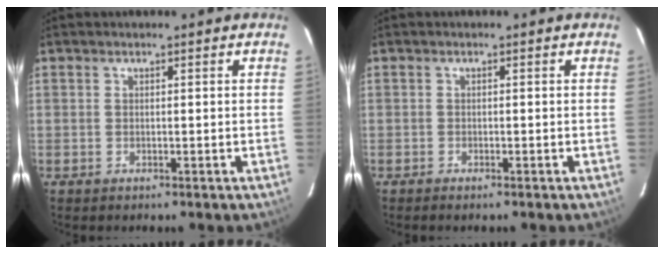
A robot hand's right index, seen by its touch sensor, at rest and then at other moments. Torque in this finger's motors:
{"motor_torque": [-0.19, -0.14, -0.04, 0.01]}